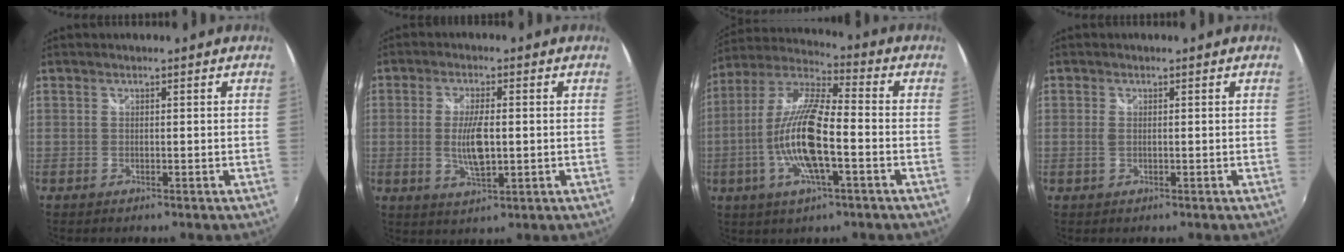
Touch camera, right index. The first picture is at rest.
{"total": 6.8, "force": [-0.5, 2.4, 6.4], "torque": [-0.122, -0.008, -0.006]}
{"total": 15.9, "force": [-4.0, 3.9, 14.9], "torque": [-0.296, -0.007, -0.080]}
{"total": 1.3, "force": [0.0, 0.6, 1.1], "torque": [-0.024, -0.001, -0.001]}